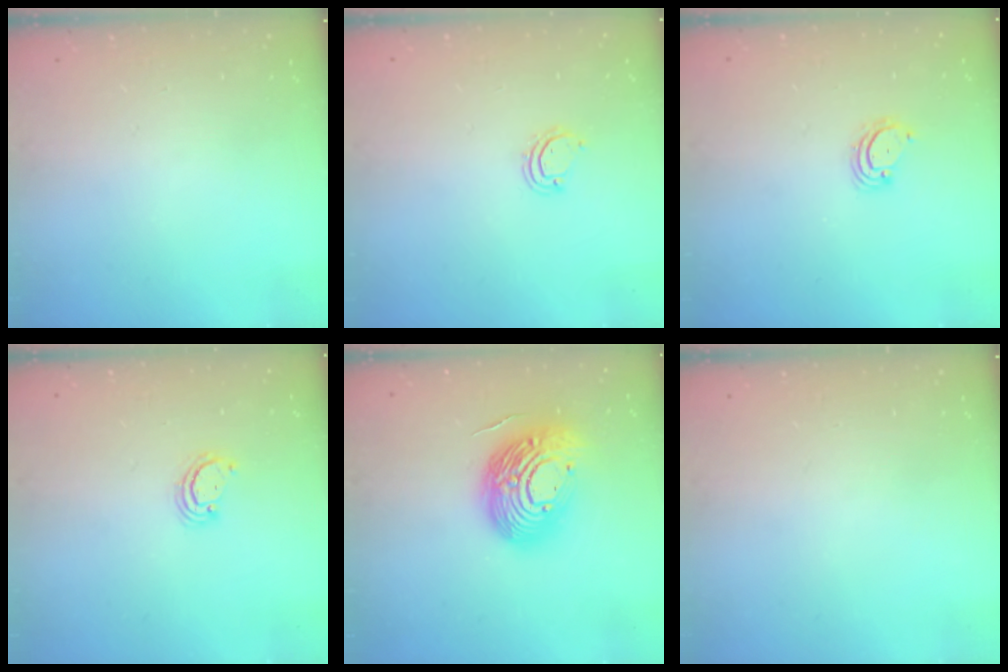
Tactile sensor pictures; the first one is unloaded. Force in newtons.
{"total": 3.7, "press": 3.7, "slide": 0.2}
{"total": 3.2, "press": 3.2, "slide": 0.3}
{"total": 2.6, "press": 2.6, "slide": 0.3}
{"total": 20.0, "press": 20.0, "slide": 1.6}
{"total": 0.0}